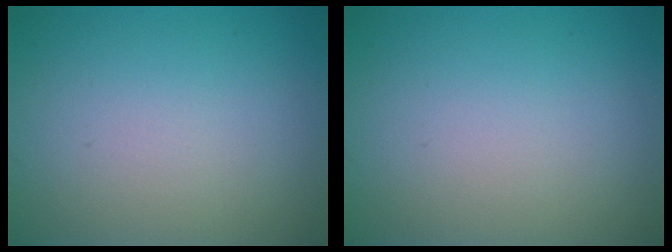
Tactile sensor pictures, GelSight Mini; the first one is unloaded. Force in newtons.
{"total": 0.0}